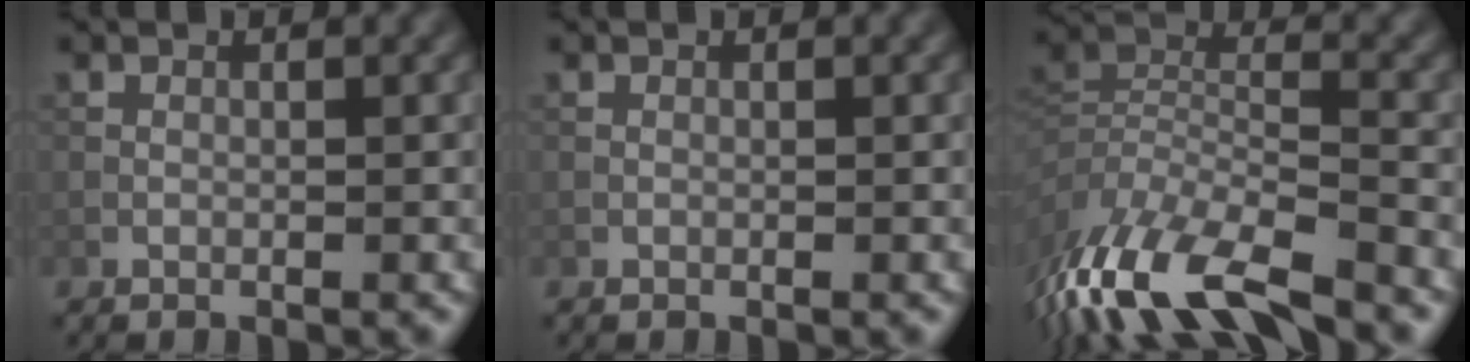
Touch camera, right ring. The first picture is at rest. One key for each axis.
{"total": 0.0}
{"total": 12.2, "fx": -8.6, "fy": 3.8, "fz": 7.7, "tx": -0.165, "ty": -0.012, "tz": -0.155}